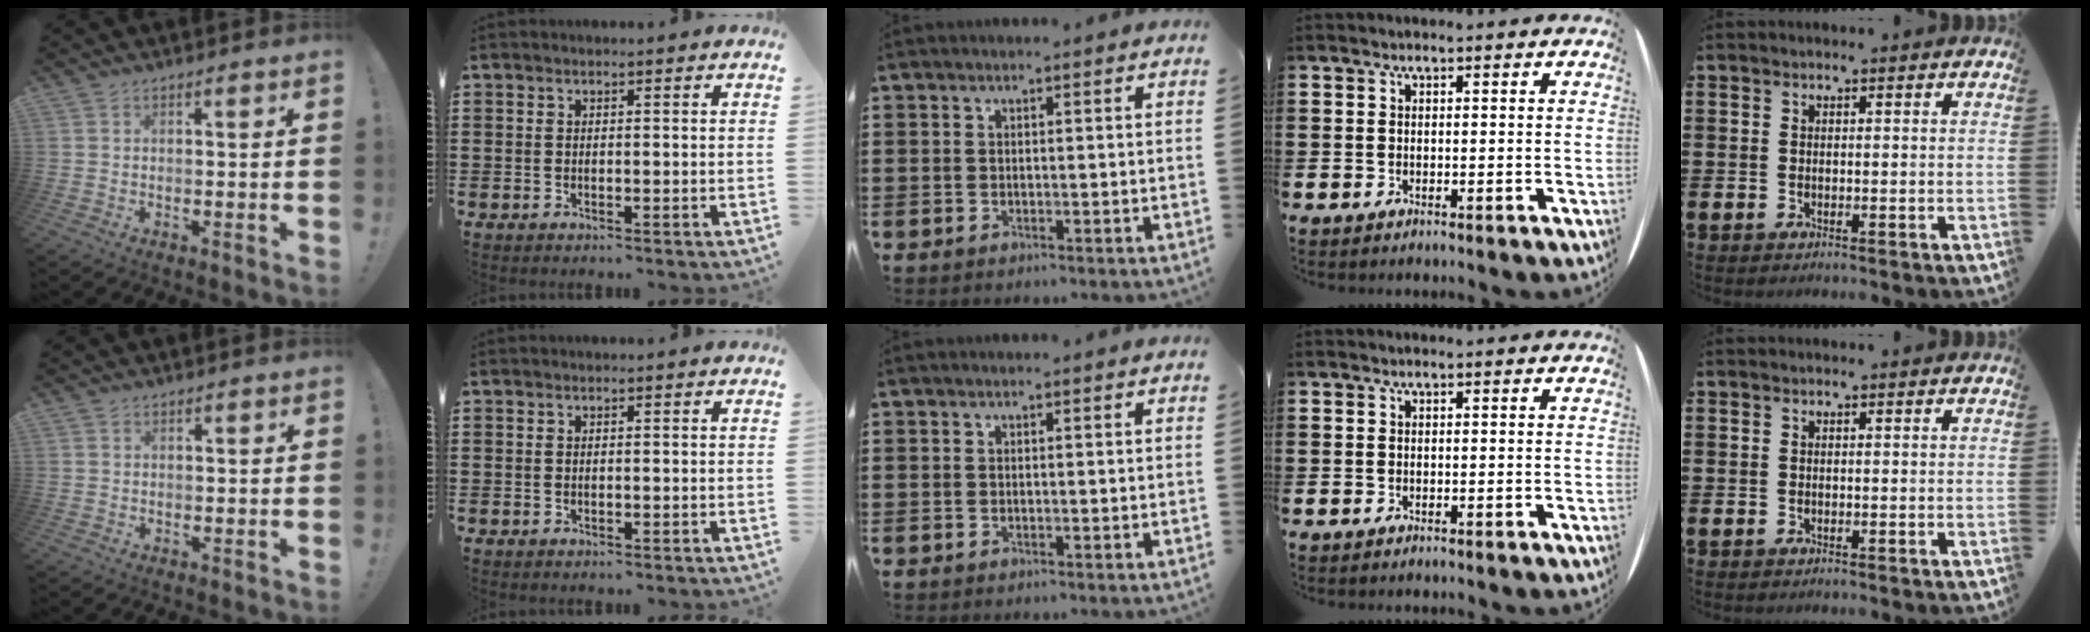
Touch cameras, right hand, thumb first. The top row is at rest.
{"thumb": {"total": 0.9, "force": [0.2, 0.9, 0.1], "torque": [0.002, -0.001, 0.003]}}